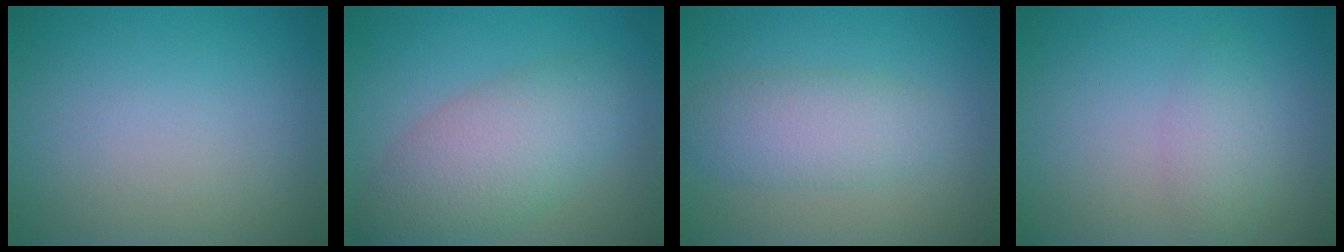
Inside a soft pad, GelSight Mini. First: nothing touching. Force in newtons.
{"total": 6.0, "press": 6.0, "slide": 0.2}
{"total": 3.8, "press": 3.8, "slide": 0.1}
{"total": 2.0, "press": 2.0, "slide": 0.1}